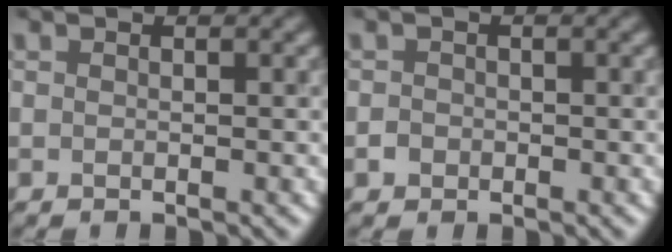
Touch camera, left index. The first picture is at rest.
{"total": 1.0, "force": [-0.4, 0.9, 0.3], "torque": [-0.001, -0.001, -0.010]}